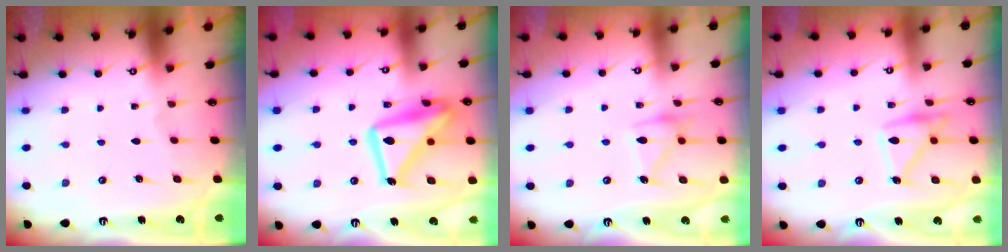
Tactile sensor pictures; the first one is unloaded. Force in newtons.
{"total": 18.9, "press": 18.8, "slide": 1.5}
{"total": 13.6, "press": 13.6, "slide": 0.7}
{"total": 16.4, "press": 16.4, "slide": 1.1}